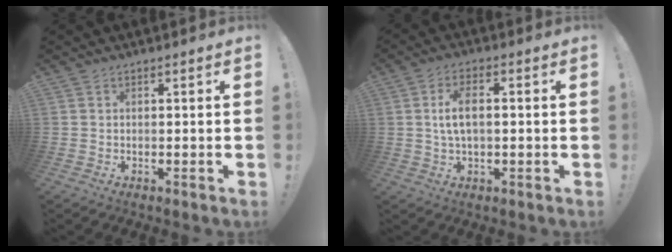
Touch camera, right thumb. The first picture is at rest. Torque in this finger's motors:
{"motor_torque": [-0.36, 0.13, 0.26, 0.27, 0.15]}